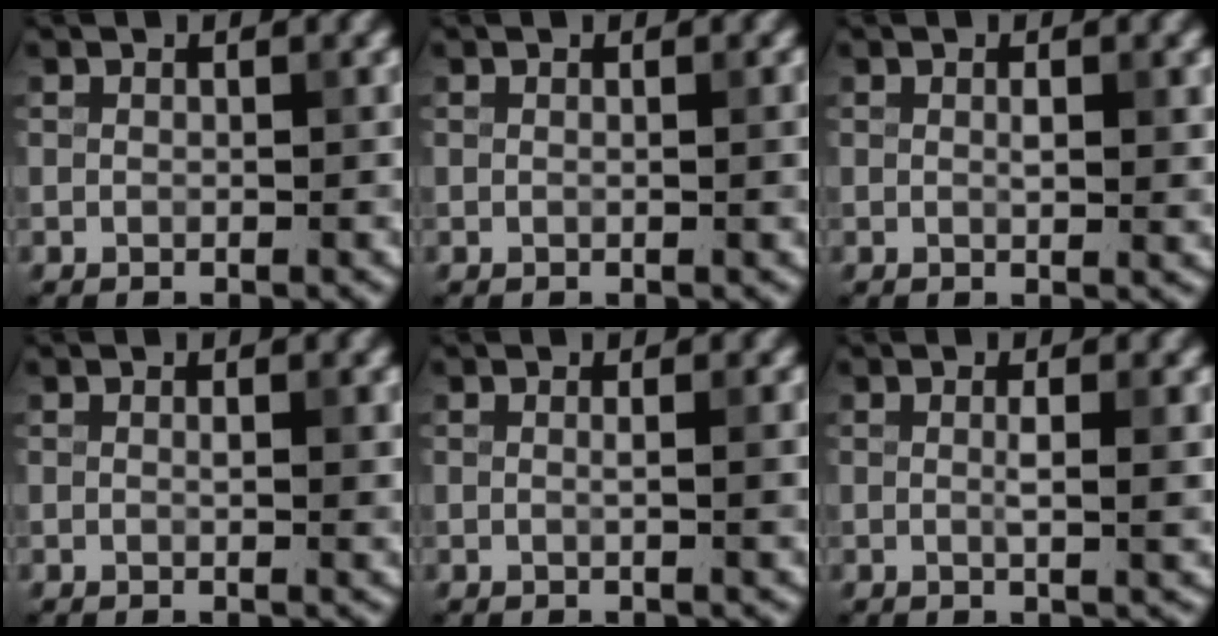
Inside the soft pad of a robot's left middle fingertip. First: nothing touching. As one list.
[{"total": 0.9, "force": [0.1, 0.2, 0.9], "torque": [-0.008, 0.001, -0.001]}, {"total": 1.8, "force": [0.3, 0.5, 1.7], "torque": [-0.026, -0.003, 0.006]}, {"total": 1.3, "force": [0.2, 0.3, 1.2], "torque": [-0.018, -0.003, 0.004]}, {"total": 1.7, "force": [0.1, 0.4, 1.6], "torque": [-0.020, 0.003, -0.002]}, {"total": 2.4, "force": [0.3, 0.5, 2.4], "torque": [-0.036, -0.002, 0.004]}]